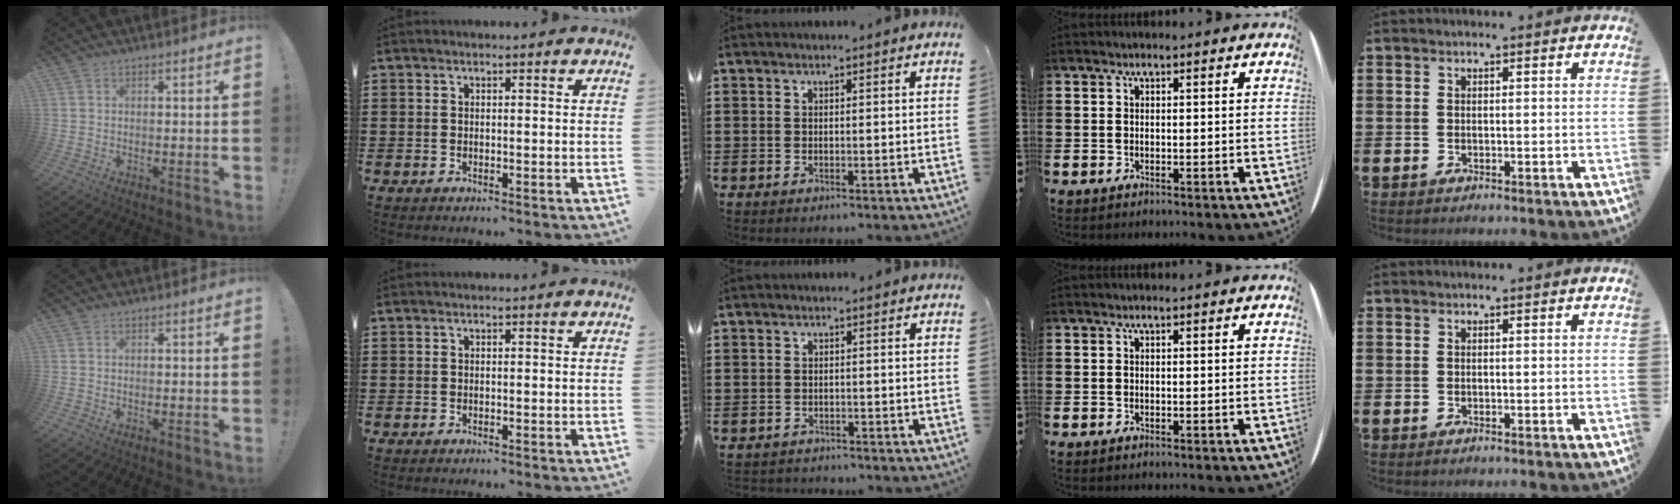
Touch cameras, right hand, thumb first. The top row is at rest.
{"middle": {"total": 1.4, "force": [-1.3, 0.3, -0.2], "torque": [0.000, 0.002, -0.032]}}